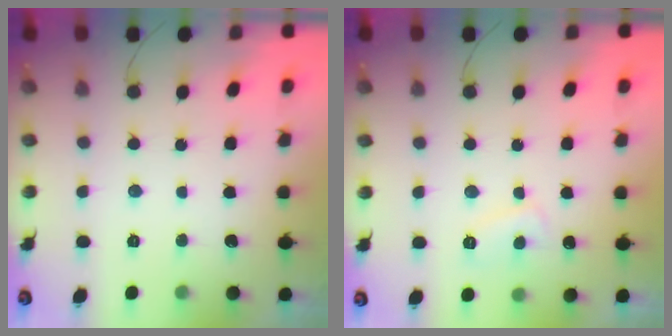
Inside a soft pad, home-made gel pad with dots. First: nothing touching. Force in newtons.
{"total": 5.7, "press": 5.7, "slide": 0.0}